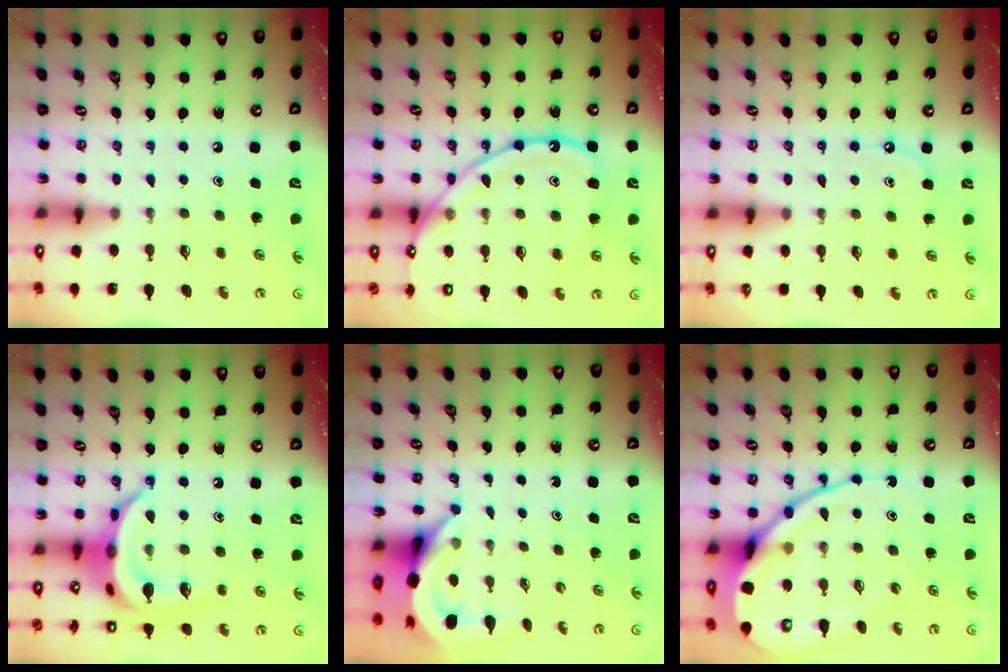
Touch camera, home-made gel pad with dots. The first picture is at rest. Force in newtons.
{"total": 16.9, "press": 16.8, "slide": 1.6}
{"total": 5.4, "press": 5.4, "slide": 0.3}
{"total": 18.7, "press": 18.7, "slide": 0.3}
{"total": 5.2, "press": 5.2, "slide": 0.4}
{"total": 14.2, "press": 14.1, "slide": 1.0}